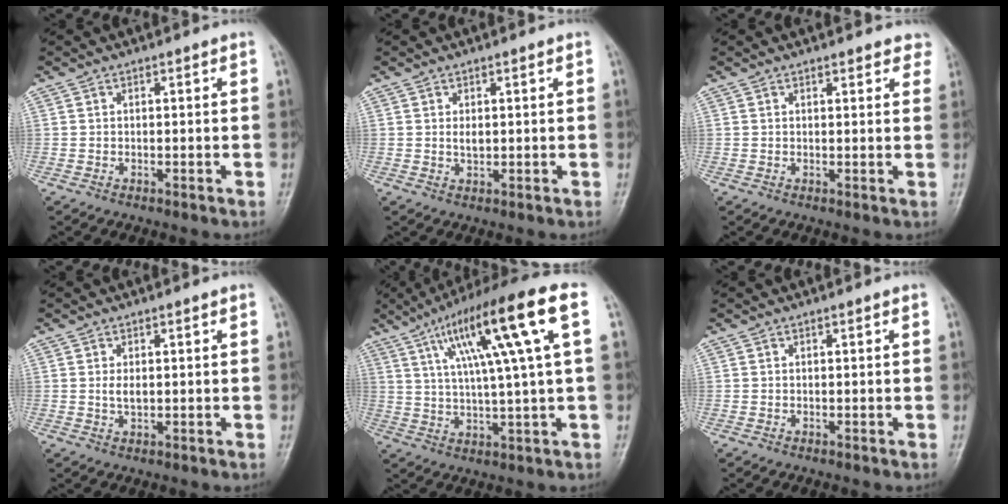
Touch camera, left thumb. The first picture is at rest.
{"total": 1.8, "force": [0.5, 0.9, 1.5], "torque": [-0.021, -0.004, 0.010]}
{"total": 4.0, "force": [3.4, 1.5, 1.5], "torque": [0.013, -0.008, 0.027]}
{"total": 2.1, "force": [0.4, 1.0, 1.8], "torque": [-0.030, -0.003, 0.010]}
{"total": 18.3, "force": [6.3, 1.9, 17.1], "torque": [-0.283, 0.013, 0.099]}
{"total": 0.0}